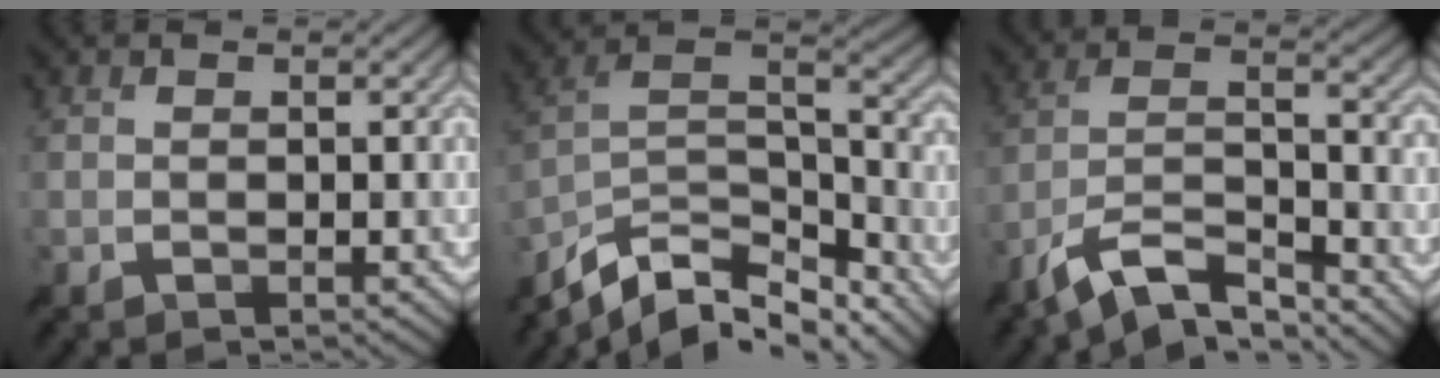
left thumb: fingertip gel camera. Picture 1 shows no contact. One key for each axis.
{"total": 13.8, "fx": -10.2, "fy": 5.8, "fz": 7.3, "tx": -0.180, "ty": -0.011, "tz": -0.176}
{"total": 9.8, "fx": -7.6, "fy": 2.5, "fz": 5.6, "tx": -0.103, "ty": 0.005, "tz": -0.151}